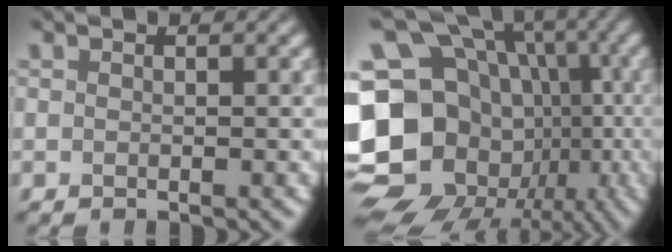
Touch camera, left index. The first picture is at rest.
{"total": 21.7, "force": [-3.6, 18.9, 9.9], "torque": [-0.174, 0.016, -0.082]}